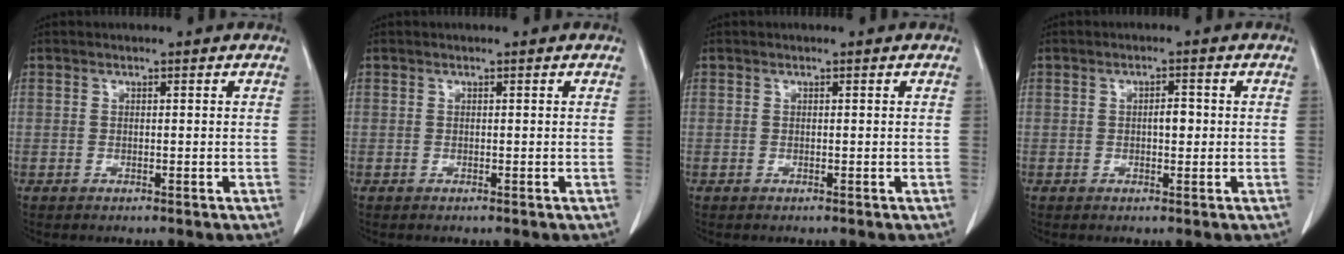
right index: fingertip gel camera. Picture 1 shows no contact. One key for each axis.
{"total": 0.0}
{"total": 0.0}
{"total": 2.1, "fx": 0.0, "fy": 0.9, "fz": 1.9, "tx": -0.031, "ty": 0.003, "tz": 0.000}